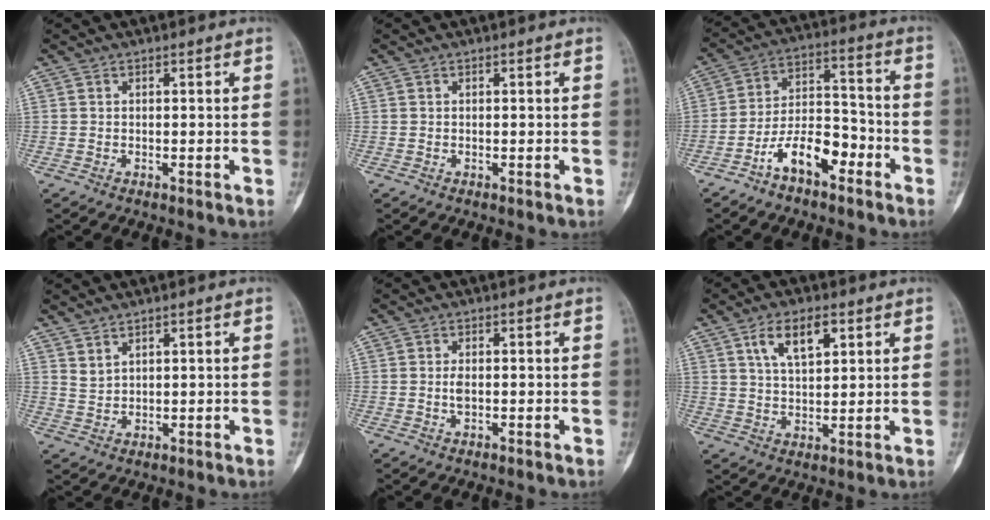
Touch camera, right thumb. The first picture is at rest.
{"total": 0.0}
{"total": 11.3, "force": [-6.3, 5.5, 7.6], "torque": [-0.126, 0.059, -0.116]}
{"total": 2.2, "force": [1.9, 0.7, 0.9], "torque": [-0.012, -0.017, 0.040]}
{"total": 1.5, "force": [-0.3, 0.6, 1.3], "torque": [-0.028, 0.000, -0.006]}
{"total": 8.0, "force": [3.8, 3.8, 5.9], "torque": [-0.093, -0.012, 0.070]}